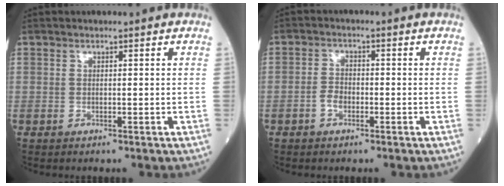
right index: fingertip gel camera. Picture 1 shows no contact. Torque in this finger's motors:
{"motor_torque": [0.41, -0.19, 0.26, 0.01]}